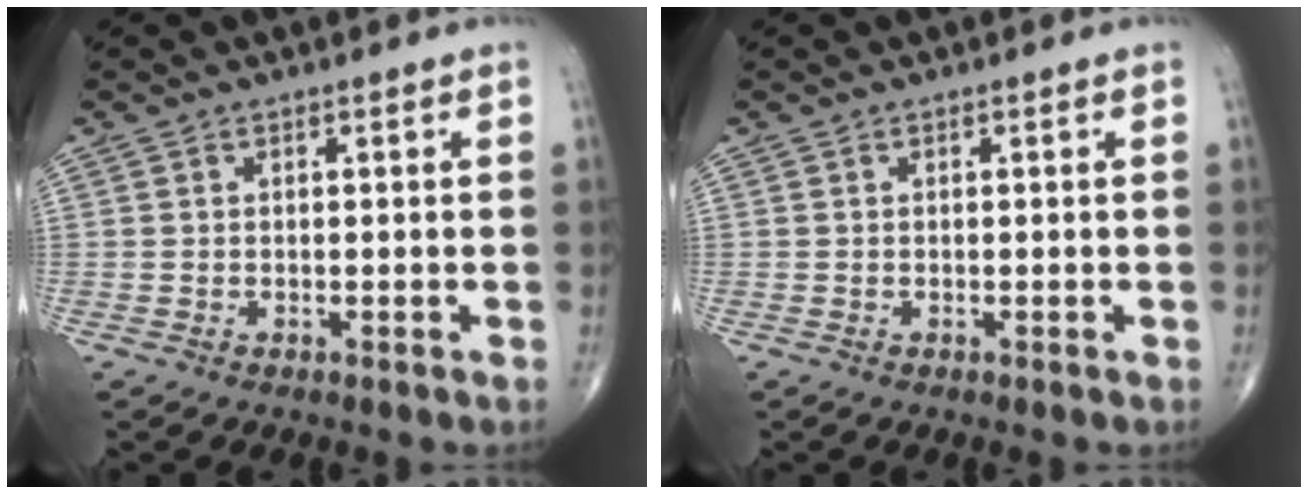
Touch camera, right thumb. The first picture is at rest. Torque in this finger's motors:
{"motor_torque": [0.00, 0.00, -0.01, 0.19, -0.05]}